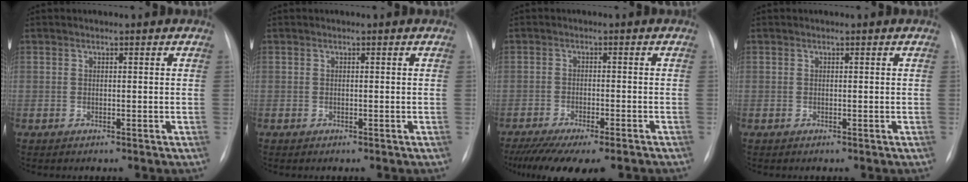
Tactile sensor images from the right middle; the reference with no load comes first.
{"total": 0.0}
{"total": 14.0, "force": [-11.4, 2.8, 7.7], "torque": [-0.132, -0.024, -0.166]}
{"total": 0.0}